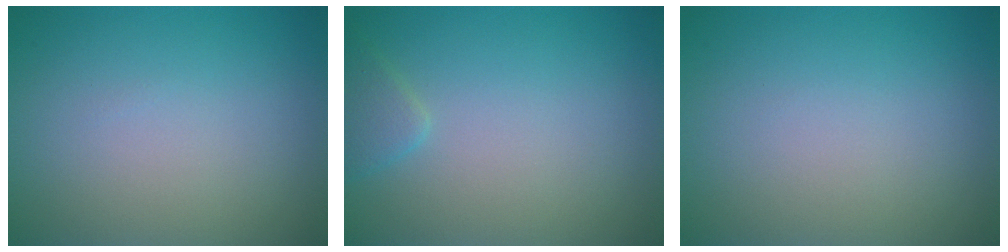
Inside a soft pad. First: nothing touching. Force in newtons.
{"total": 1.4, "press": 1.4, "slide": 0.1}
{"total": 0.0}